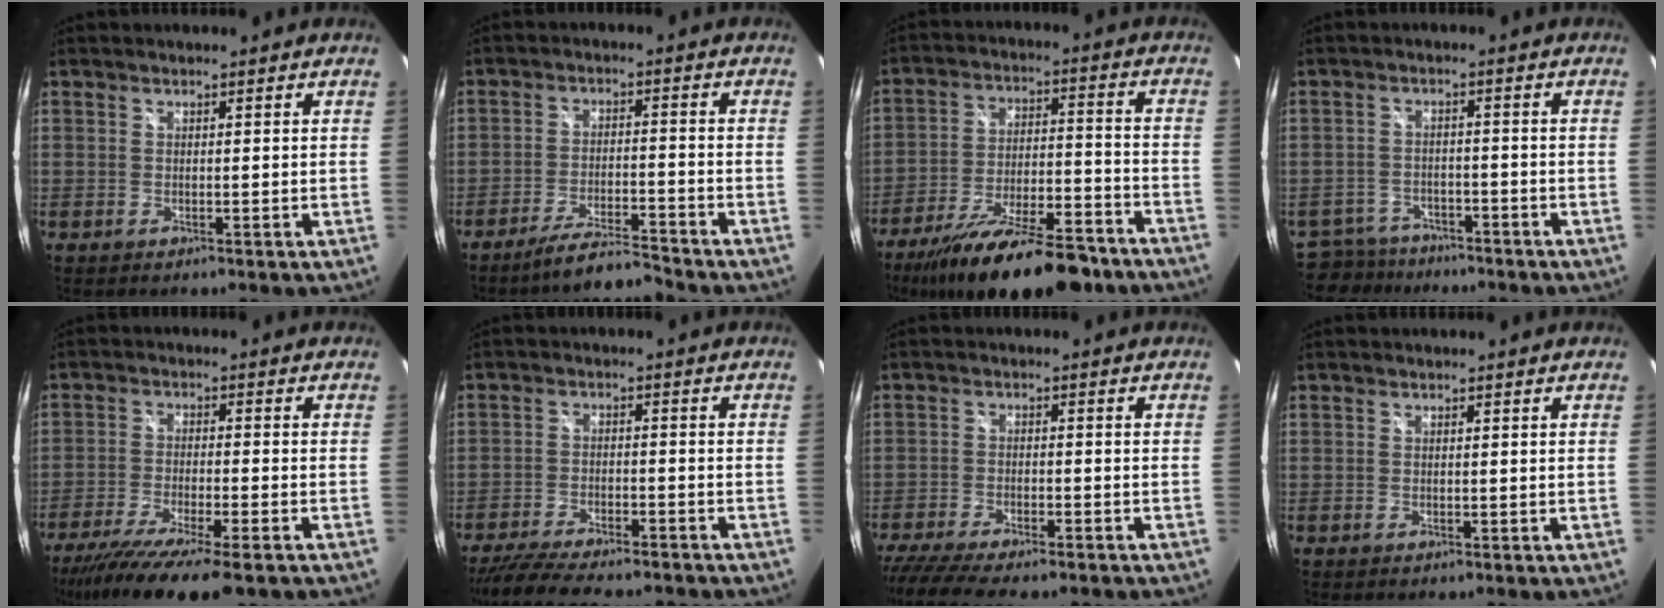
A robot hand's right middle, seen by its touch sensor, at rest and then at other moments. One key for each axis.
{"total": 6.8, "fx": -6.3, "fy": 0.0, "fz": 2.5, "tx": -0.064, "ty": -0.002, "tz": -0.112}
{"total": 20.4, "fx": -15.8, "fy": 5.3, "fz": 11.8, "tx": -0.214, "ty": -0.037, "tz": -0.240}
{"total": 8.1, "fx": -7.0, "fy": 4.0, "fz": 1.2, "tx": -0.045, "ty": -0.002, "tz": -0.113}
{"total": 15.3, "fx": -11.7, "fy": 2.1, "fz": 9.7, "tx": -0.194, "ty": -0.053, "tz": -0.194}
{"total": 15.9, "fx": -13.4, "fy": 3.7, "fz": 7.6, "tx": -0.156, "ty": -0.034, "tz": -0.208}
{"total": 13.0, "fx": -11.0, "fy": 2.6, "fz": 6.6, "tx": -0.147, "ty": -0.044, "tz": -0.179}
{"total": 0.0}